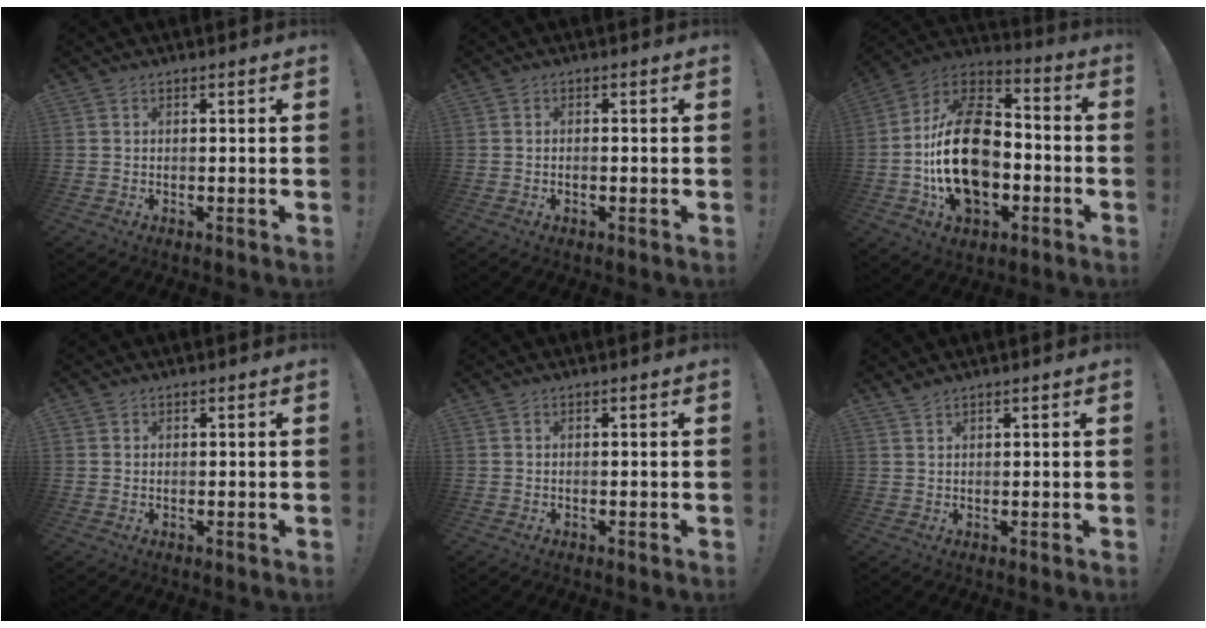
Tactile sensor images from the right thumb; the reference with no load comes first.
{"total": 0.9, "force": [-0.5, 0.3, 0.6], "torque": [-0.010, 0.000, -0.011]}
{"total": 25.9, "force": [-4.1, 17.1, 19.1], "torque": [-0.333, 0.039, -0.055]}
{"total": 0.5, "force": [0.4, 0.4, 0.0], "torque": [0.002, 0.000, 0.008]}
{"total": 0.0}
{"total": 1.3, "force": [1.1, 0.0, 0.6], "torque": [-0.021, 0.000, 0.022]}